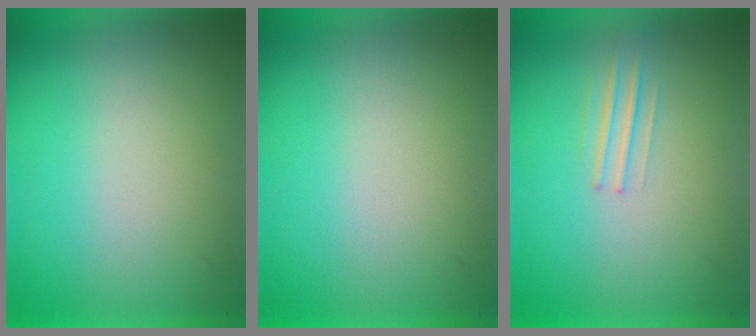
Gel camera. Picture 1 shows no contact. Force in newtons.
{"total": 0.0}
{"total": 1.2}